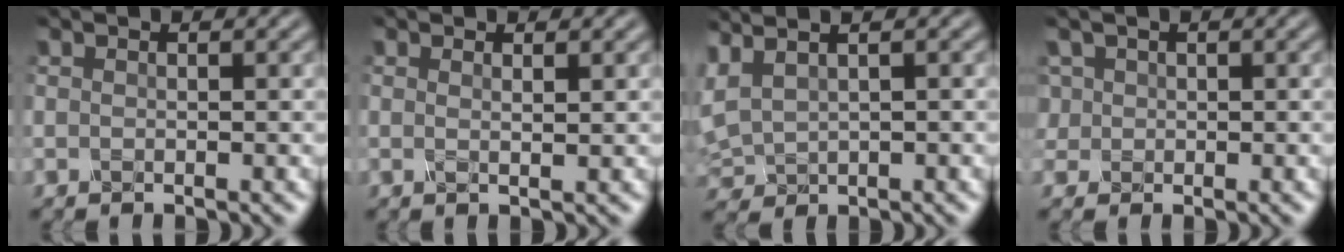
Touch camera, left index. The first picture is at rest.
{"total": 1.0, "force": [0.5, 0.3, 0.9], "torque": [-0.016, -0.002, 0.005]}
{"total": 2.3, "force": [1.4, 0.9, 1.6], "torque": [-0.059, 0.019, 0.038]}
{"total": 1.2, "force": [0.2, 1.2, 0.1], "torque": [-0.012, 0.001, 0.008]}